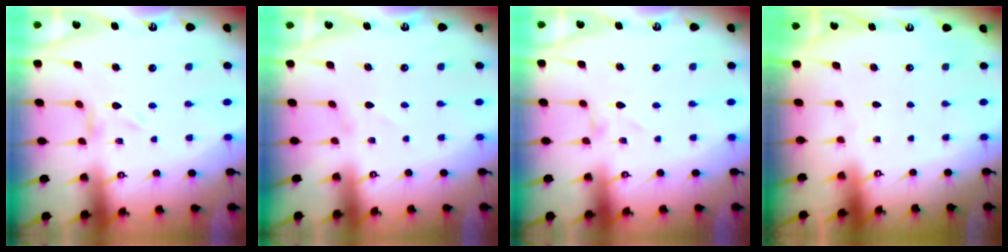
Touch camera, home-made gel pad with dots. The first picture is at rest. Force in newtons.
{"total": 1.4, "press": 1.4, "slide": 0.2}
{"total": 0.0}
{"total": 0.0}